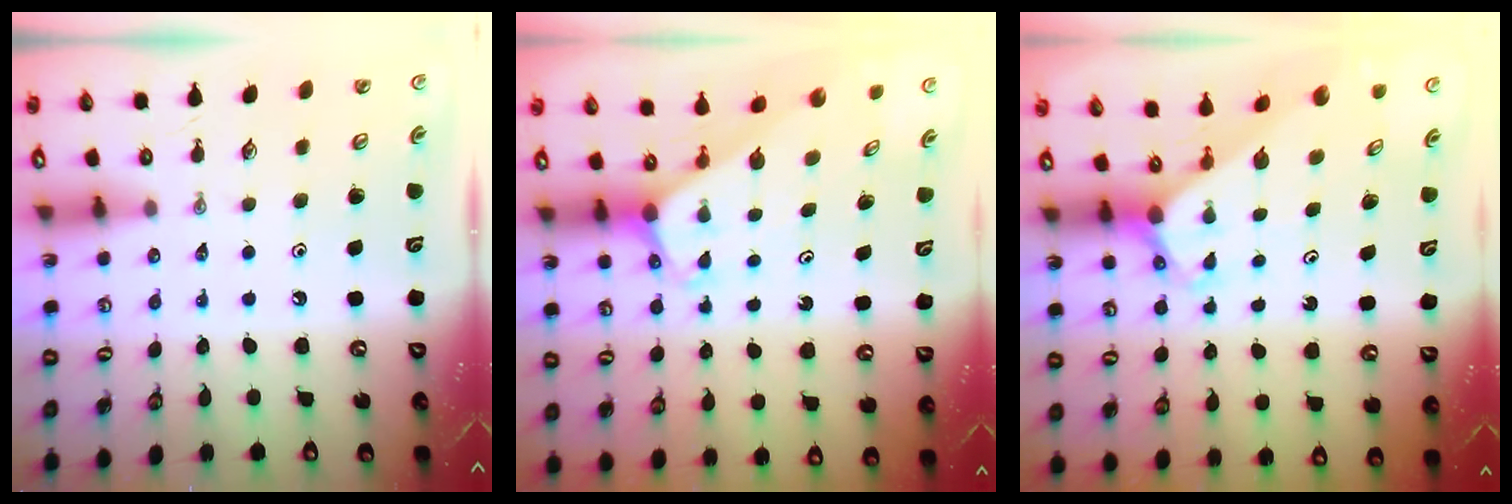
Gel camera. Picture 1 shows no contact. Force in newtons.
{"total": 1.9, "press": 1.9, "slide": 0.2}
{"total": 3.2, "press": 3.2, "slide": 0.2}